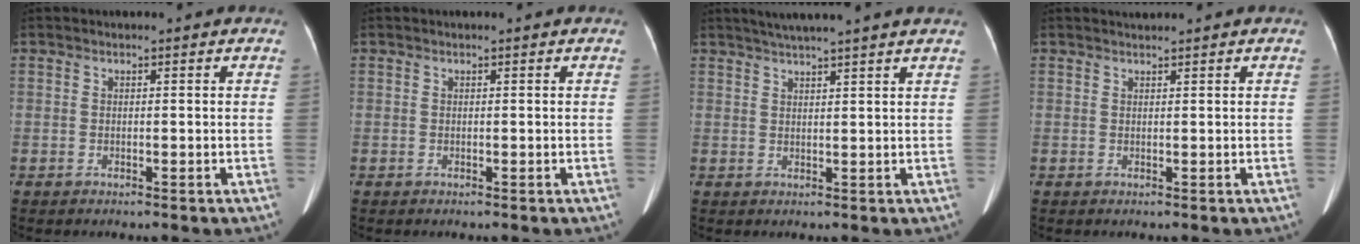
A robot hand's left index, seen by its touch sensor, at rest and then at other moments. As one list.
[{"total": 0.0}, {"total": 8.4, "force": [7.3, -1.0, 4.2], "torque": [-0.065, 0.029, 0.092]}, {"total": 1.0, "force": [1.0, -0.2, 0.0], "torque": [-0.006, 0.008, 0.023]}]